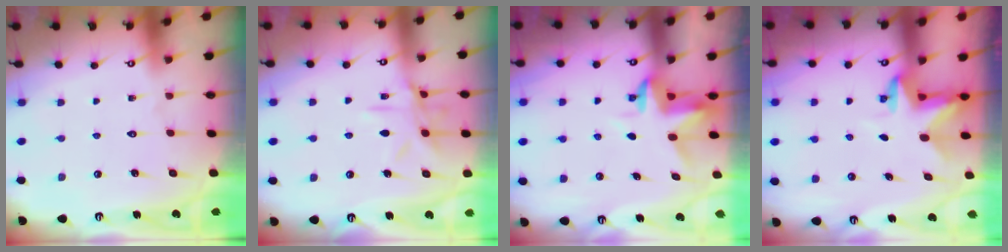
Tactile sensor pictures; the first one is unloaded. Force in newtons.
{"total": 9.7, "press": 9.7, "slide": 0.7}
{"total": 3.5, "press": 3.5, "slide": 0.2}
{"total": 2.9, "press": 2.9, "slide": 0.1}